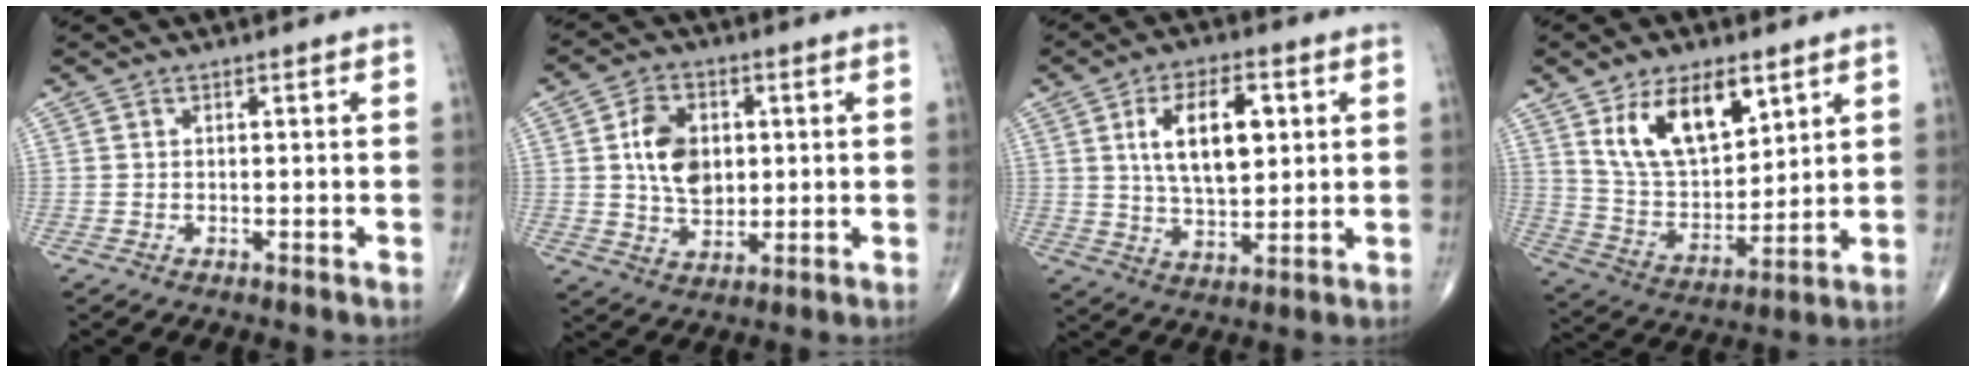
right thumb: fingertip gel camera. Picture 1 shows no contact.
{"total": 9.9, "force": [1.6, 7.0, 6.9], "torque": [-0.099, -0.006, 0.032]}
{"total": 12.9, "force": [3.2, 6.5, 10.6], "torque": [-0.163, -0.007, 0.060]}
{"total": 15.6, "force": [7.9, 8.0, 10.8], "torque": [-0.156, -0.037, 0.159]}